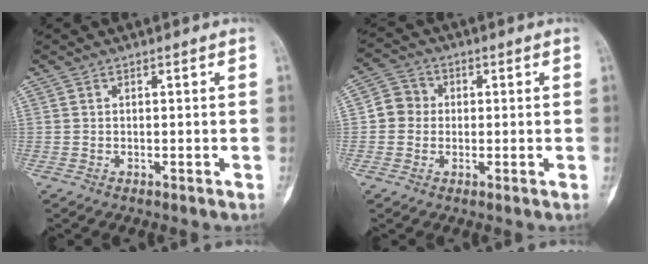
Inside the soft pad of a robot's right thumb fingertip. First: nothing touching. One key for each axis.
{"total": 5.0, "fx": 0.0, "fy": 4.7, "fz": 1.6, "tx": -0.007, "ty": 0.010, "tz": -0.010}